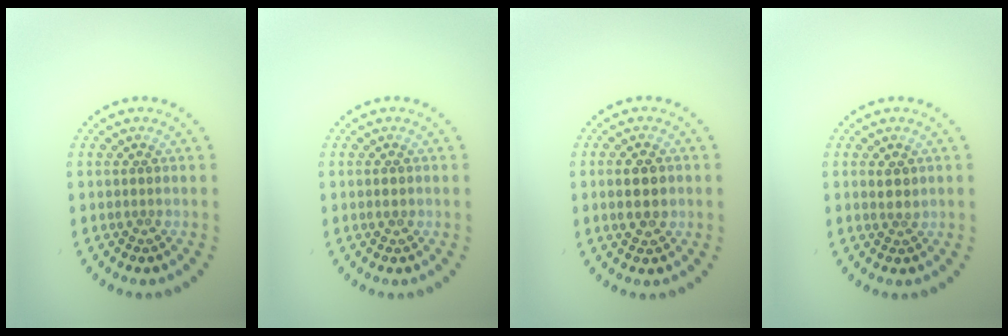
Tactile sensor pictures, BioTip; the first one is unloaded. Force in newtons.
{"total": 0.9, "press": 0.9, "slide": 0.2}
{"total": 3.1, "press": 3.1, "slide": 0.1}
{"total": 1.2, "press": 1.1, "slide": 0.4}